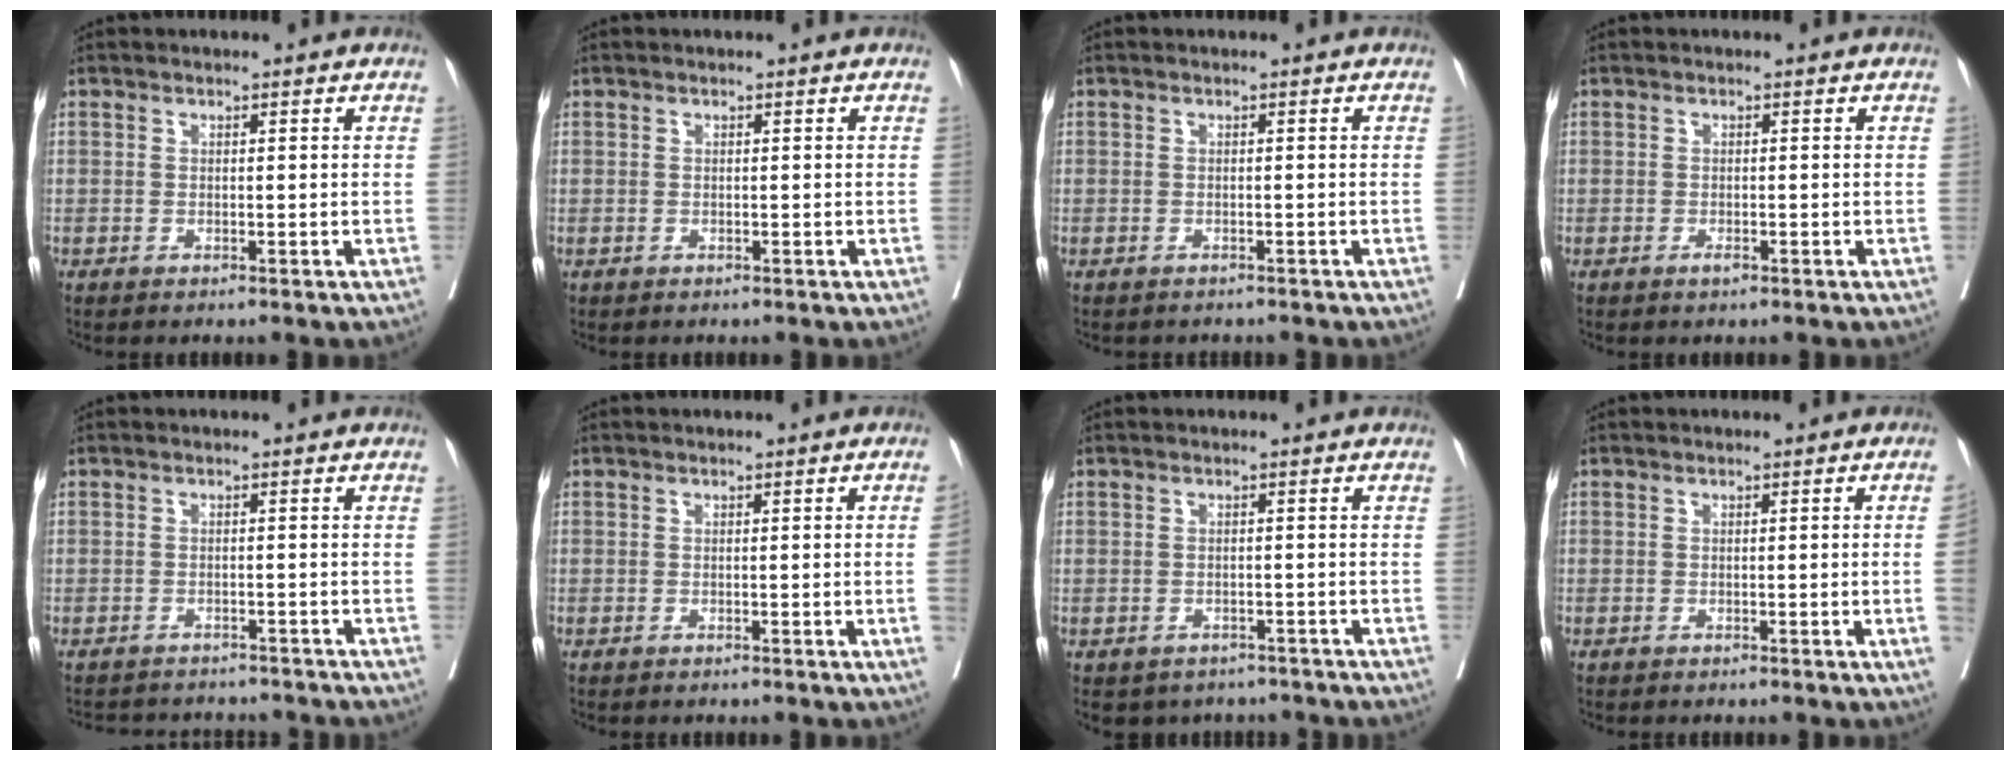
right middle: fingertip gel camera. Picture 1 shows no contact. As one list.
[{"total": 0.0}, {"total": 1.3, "force": [-1.3, 0.0, 0.1], "torque": [-0.006, -0.002, -0.017]}, {"total": 0.8, "force": [-0.1, -0.6, 0.4], "torque": [-0.006, -0.001, -0.003]}, {"total": 8.5, "force": [-8.1, 1.6, 1.8], "torque": [-0.030, 0.005, -0.095]}, {"total": 1.6, "force": [-0.4, -0.6, 1.4], "torque": [-0.016, 0.000, -0.006]}, {"total": 4.8, "force": [-4.2, 2.2, 0.3], "torque": [0.011, 0.007, -0.048]}, {"total": 2.2, "force": [-0.5, -0.8, 2.0], "torque": [-0.024, -0.001, -0.006]}]